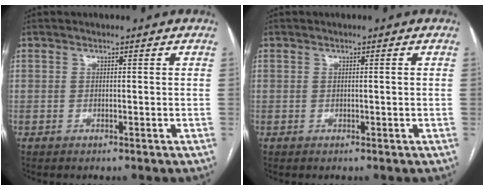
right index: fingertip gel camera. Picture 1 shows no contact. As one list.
[{"total": 0.5, "force": [0.1, 0.0, 0.5], "torque": [-0.008, 0.000, 0.001]}]